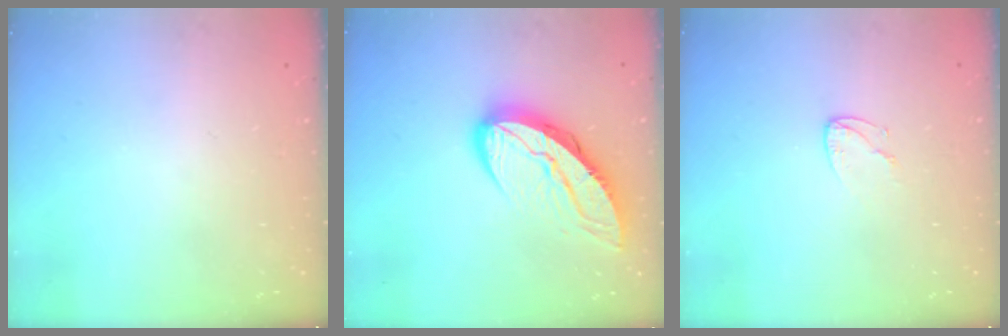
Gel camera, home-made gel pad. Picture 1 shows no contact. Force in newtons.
{"total": 12.9, "press": 12.9, "slide": 0.9}
{"total": 4.3, "press": 4.2, "slide": 0.5}